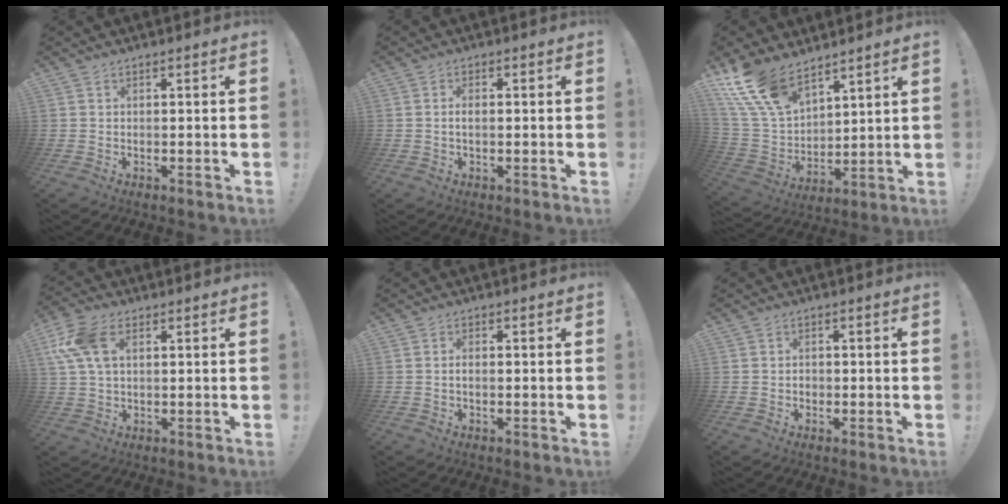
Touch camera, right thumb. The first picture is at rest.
{"total": 2.2, "force": [-0.1, 1.1, 1.9], "torque": [-0.031, 0.004, -0.004]}
{"total": 15.8, "force": [11.8, 7.6, 7.3], "torque": [-0.167, -0.076, 0.225]}
{"total": 10.7, "force": [3.7, 6.0, 8.0], "torque": [-0.178, 0.004, 0.073]}
{"total": 1.4, "force": [-0.4, 0.7, 1.1], "torque": [-0.023, 0.005, -0.007]}
{"total": 1.5, "force": [-0.6, 1.3, 0.5], "torque": [-0.003, 0.002, -0.013]}